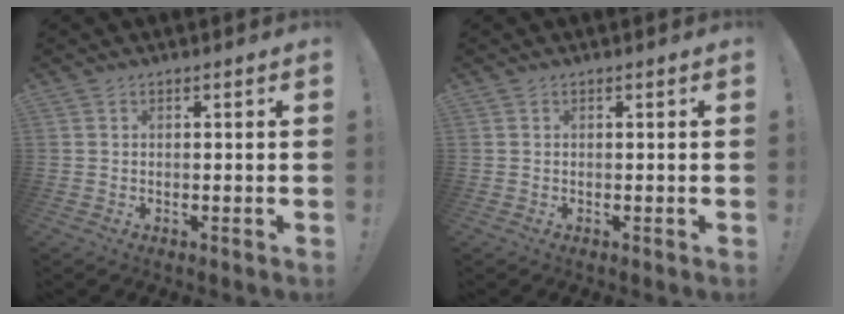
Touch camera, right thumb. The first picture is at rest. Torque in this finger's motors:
{"motor_torque": [-0.02, 0.21, 0.13, -0.06, 0.01]}